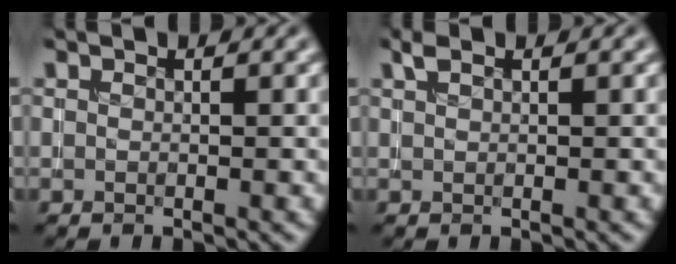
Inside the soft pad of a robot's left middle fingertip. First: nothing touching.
{"total": 1.0, "force": [0.7, 0.3, 0.7], "torque": [-0.016, 0.005, 0.015]}